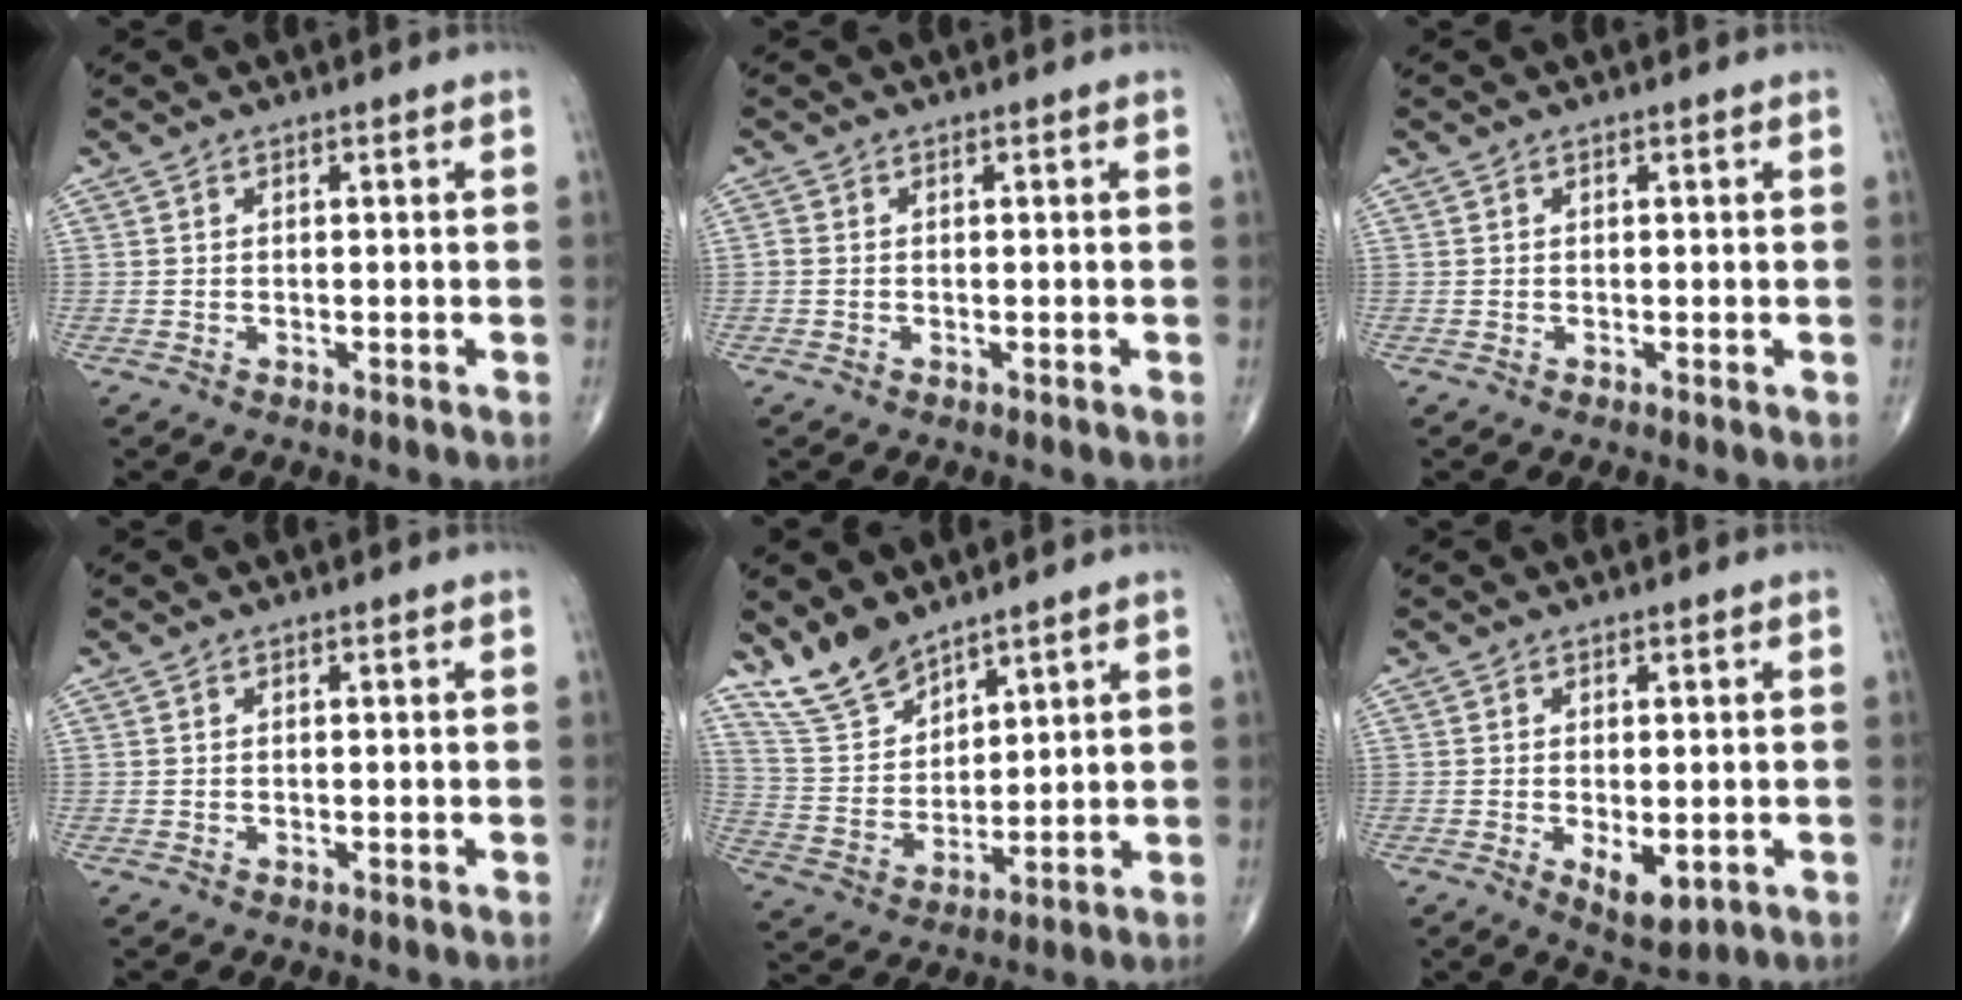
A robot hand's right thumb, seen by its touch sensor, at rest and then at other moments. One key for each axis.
{"total": 0.7, "fx": -0.1, "fy": 0.5, "fz": 0.5, "tx": -0.009, "ty": -0.001, "tz": -0.003}
{"total": 0.0}
{"total": 0.0}
{"total": 9.9, "fx": 8.3, "fy": 4.1, "fz": 3.6, "tx": -0.061, "ty": -0.043, "tz": 0.178}
{"total": 5.2, "fx": -1.1, "fy": 2.4, "fz": 4.4, "tx": -0.063, "ty": -0.013, "tz": -0.008}